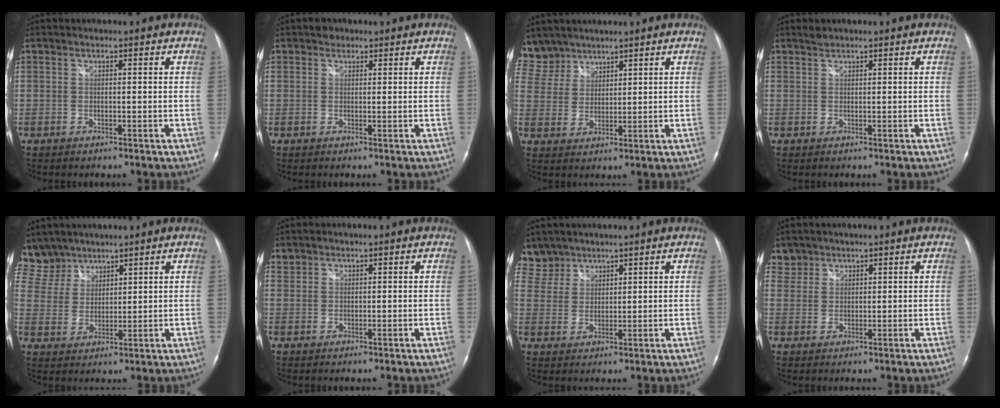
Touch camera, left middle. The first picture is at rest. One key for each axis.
{"total": 1.3, "fx": 0.9, "fy": 0.9, "fz": 0.2, "tx": -0.002, "ty": 0.002, "tz": 0.011}
{"total": 7.5, "fx": 6.4, "fy": 4.0, "fz": -0.1, "tx": 0.000, "ty": 0.010, "tz": 0.135}
{"total": 0.7, "fx": 0.7, "fy": 0.1, "fz": 0.0, "tx": -0.009, "ty": 0.002, "tz": 0.017}
{"total": 9.2, "fx": 7.9, "fy": 4.8, "fz": 0.5, "tx": -0.022, "ty": 0.014, "tz": 0.169}
{"total": 1.2, "fx": 1.0, "fy": 0.7, "fz": -0.1, "tx": 0.007, "ty": 0.008, "tz": 0.018}
{"total": 6.2, "fx": 5.3, "fy": 3.3, "fz": -0.3, "tx": 0.010, "ty": 0.009, "tz": 0.111}
{"total": 2.8, "fx": 2.3, "fy": 1.6, "fz": -0.6, "tx": 0.020, "ty": 0.008, "tz": 0.042}